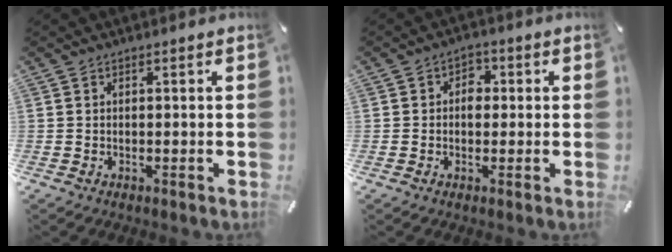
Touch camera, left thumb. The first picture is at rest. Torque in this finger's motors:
{"motor_torque": [0.56, 0.37, 0.27, -0.02, -0.02]}